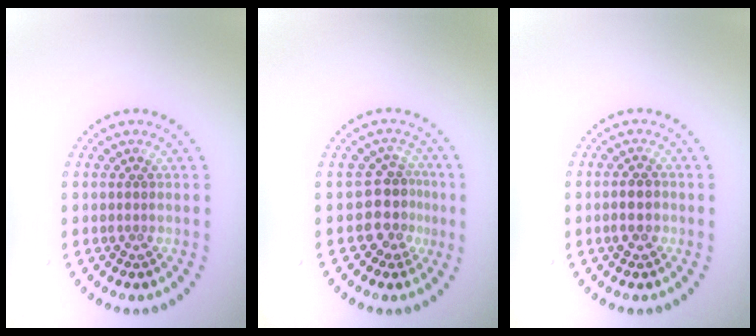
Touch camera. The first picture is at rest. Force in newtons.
{"total": 3.3, "press": 2.5, "slide": 2.2}
{"total": 2.0, "press": 1.9, "slide": 0.5}